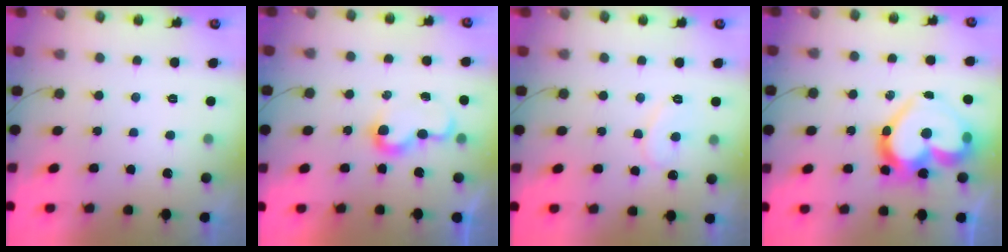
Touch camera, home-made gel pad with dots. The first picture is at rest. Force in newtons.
{"total": 6.4, "press": 6.4, "slide": 0.8}
{"total": 8.2, "press": 8.2, "slide": 0.6}
{"total": 21.7, "press": 21.6, "slide": 1.9}